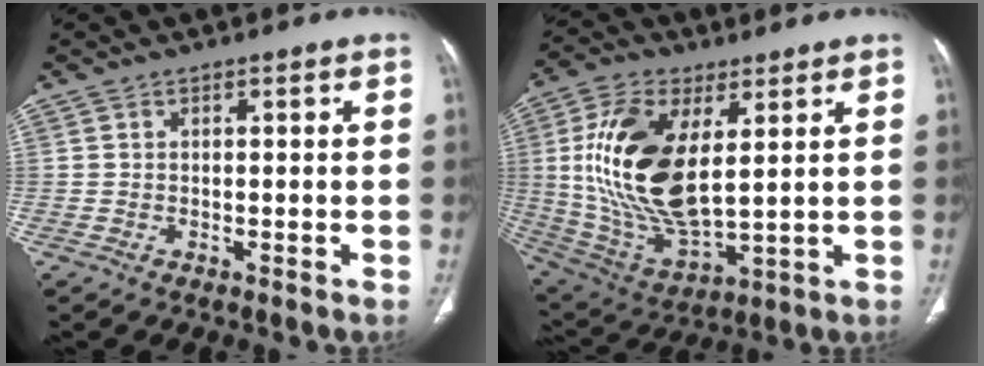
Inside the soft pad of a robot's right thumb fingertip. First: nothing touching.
{"total": 20.8, "force": [4.5, 10.1, 17.6], "torque": [-0.346, -0.023, 0.093]}